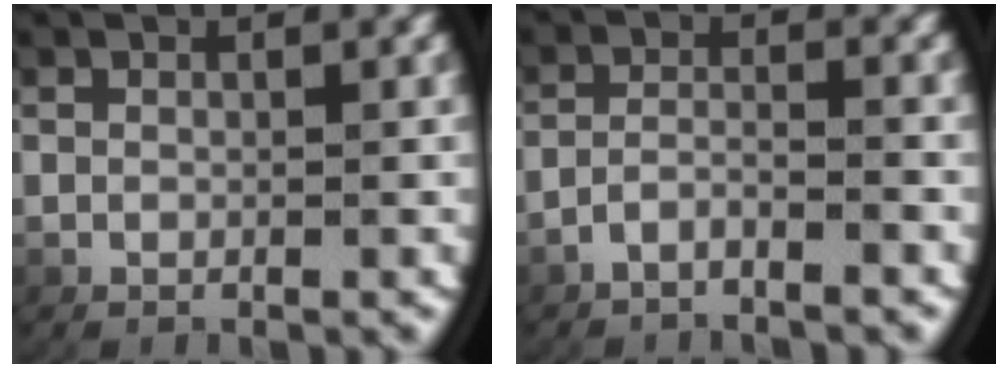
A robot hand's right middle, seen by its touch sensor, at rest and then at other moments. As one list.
[{"total": 2.5, "force": [-2.2, 0.1, 1.0], "torque": [-0.029, -0.007, -0.038]}]